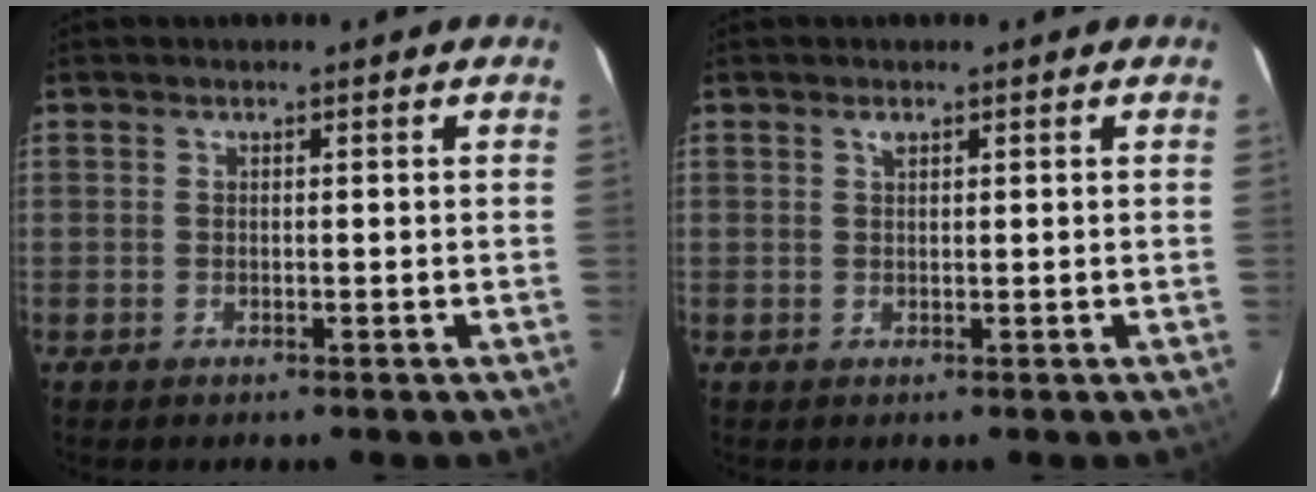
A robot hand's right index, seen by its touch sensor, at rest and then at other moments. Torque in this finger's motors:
{"motor_torque": [-0.07, 0.08, 0.01, 0.02]}